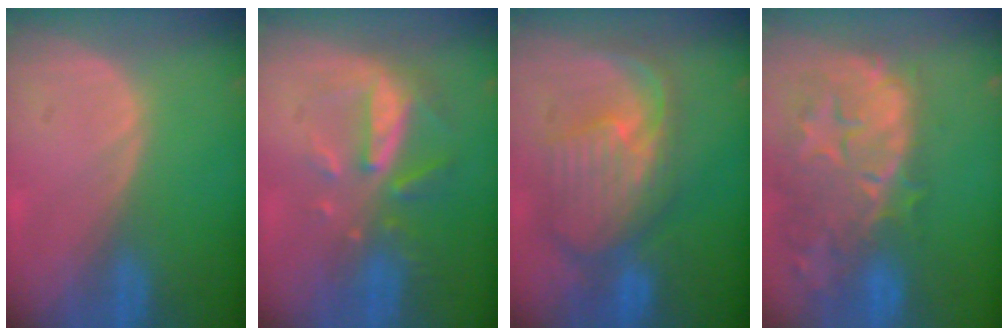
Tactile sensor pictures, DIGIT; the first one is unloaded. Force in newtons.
{"total": 8.0, "press": 7.2, "slide": 3.3}
{"total": 10.6, "press": 9.5, "slide": 4.7}
{"total": 14.6, "press": 11.7, "slide": 8.7}